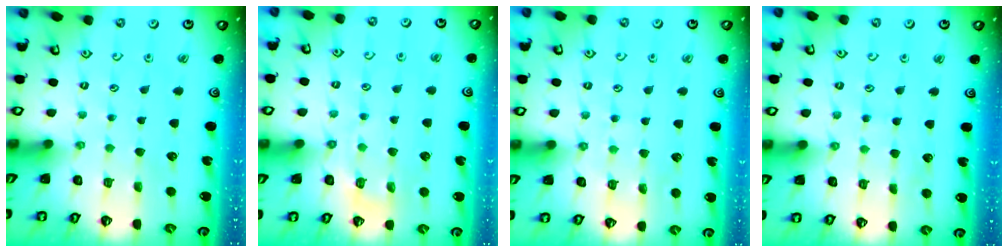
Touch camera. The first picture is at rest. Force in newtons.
{"total": 5.5, "press": 5.3, "slide": 1.5}
{"total": 5.8, "press": 5.7, "slide": 0.8}
{"total": 2.8, "press": 2.8, "slide": 0.3}